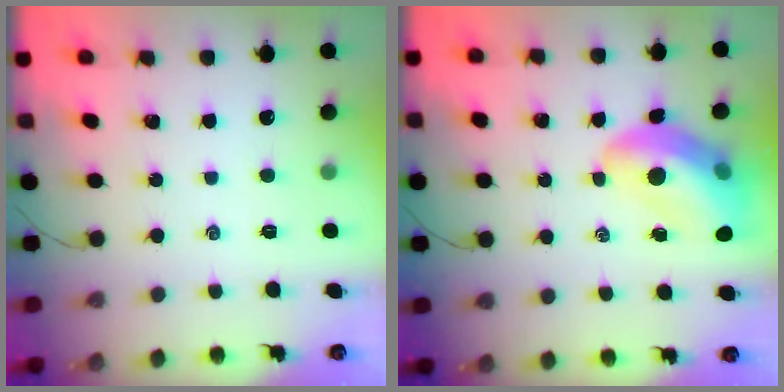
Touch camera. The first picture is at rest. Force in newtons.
{"total": 14.2, "press": 13.7, "slide": 3.7}